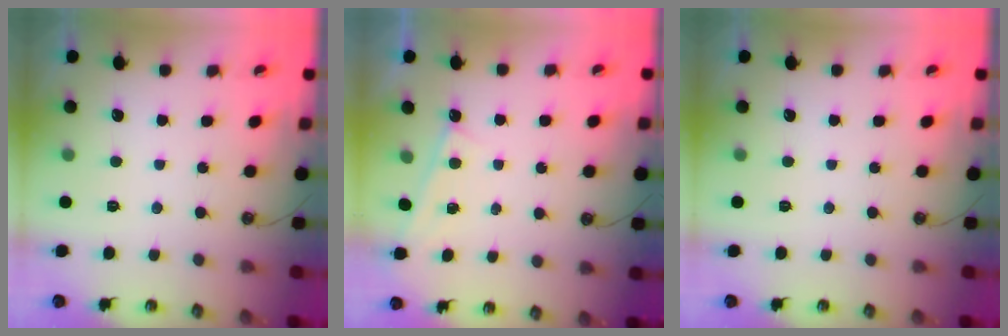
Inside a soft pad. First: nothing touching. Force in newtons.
{"total": 0.6, "press": 0.5, "slide": 0.1}
{"total": 0.0}